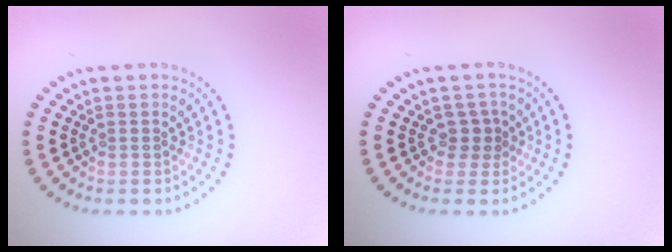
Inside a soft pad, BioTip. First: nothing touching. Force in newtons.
{"total": 1.8, "press": 1.4, "slide": 1.1}